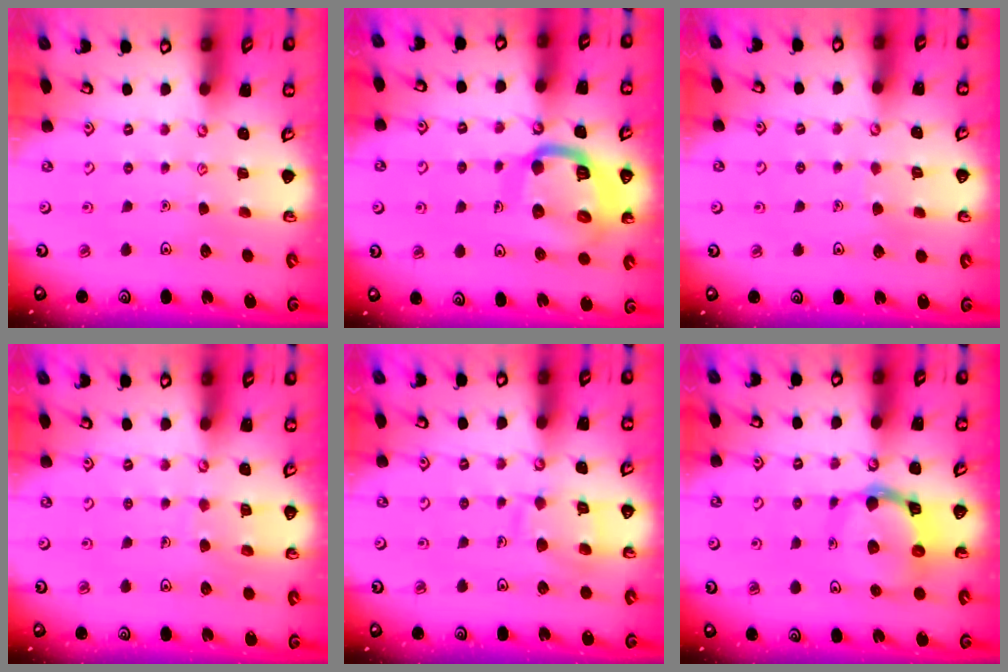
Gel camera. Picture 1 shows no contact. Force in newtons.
{"total": 17.4, "press": 17.3, "slide": 1.9}
{"total": 3.6, "press": 3.6, "slide": 0.3}
{"total": 6.7, "press": 6.7, "slide": 0.4}
{"total": 9.9, "press": 9.9, "slide": 0.9}
{"total": 9.7, "press": 9.6, "slide": 1.4}